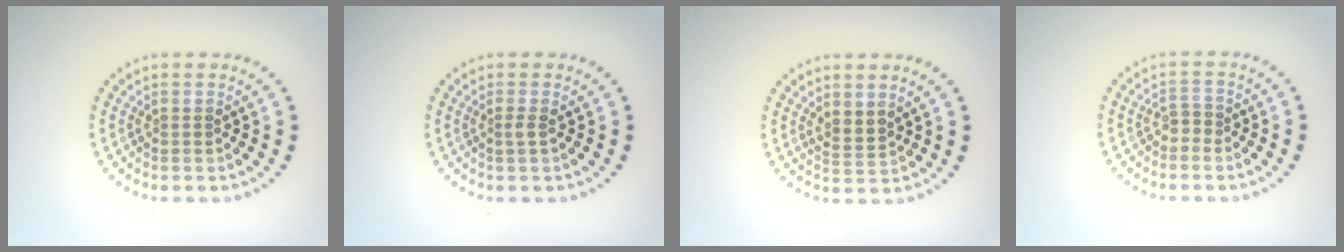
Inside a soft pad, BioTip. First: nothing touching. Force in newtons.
{"total": 0.8, "press": 0.5, "slide": 0.6}
{"total": 1.8, "press": 1.3, "slide": 1.2}
{"total": 1.0, "press": 0.7, "slide": 0.7}